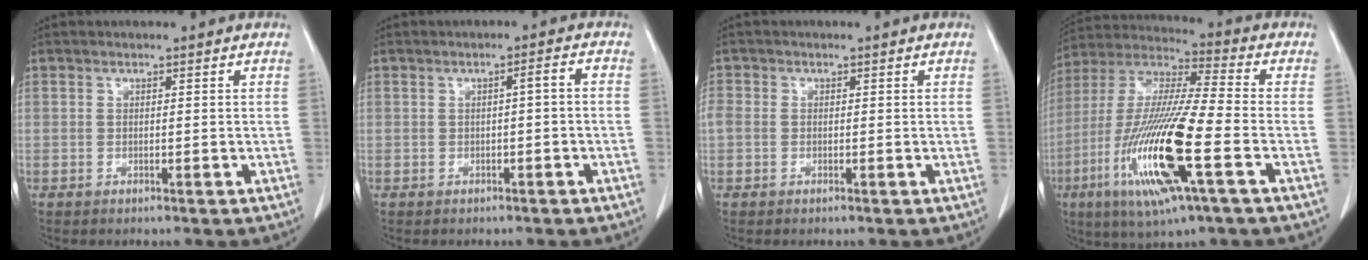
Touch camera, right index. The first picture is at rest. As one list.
[{"total": 1.7, "force": [-0.3, 0.1, 1.7], "torque": [-0.024, 0.005, -0.004]}, {"total": 1.8, "force": [-0.1, 1.6, 1.0], "torque": [-0.032, 0.012, 0.000]}, {"total": 19.7, "force": [-6.4, 1.6, 18.6], "torque": [-0.400, -0.028, -0.121]}]